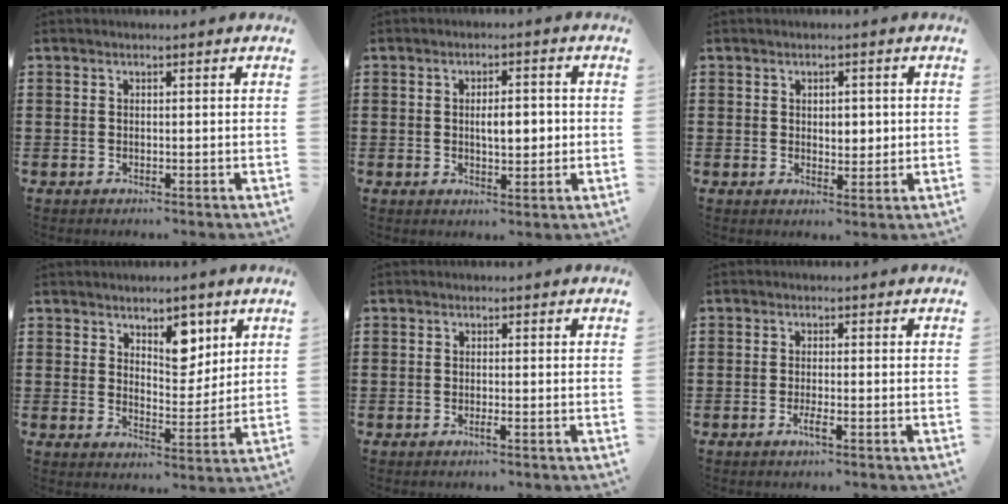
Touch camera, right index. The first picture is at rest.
{"total": 4.4, "force": [-0.1, 1.8, 4.0], "torque": [-0.059, -0.002, -0.008]}
{"total": 2.6, "force": [0.3, 1.7, 2.0], "torque": [-0.026, 0.002, 0.000]}
{"total": 6.6, "force": [4.2, 3.5, 3.6], "torque": [-0.054, -0.008, 0.070]}
{"total": 1.0, "force": [-0.5, -0.1, 0.9], "torque": [-0.015, -0.004, -0.009]}
{"total": 2.2, "force": [-1.2, 0.3, 1.9], "torque": [-0.039, -0.004, -0.024]}